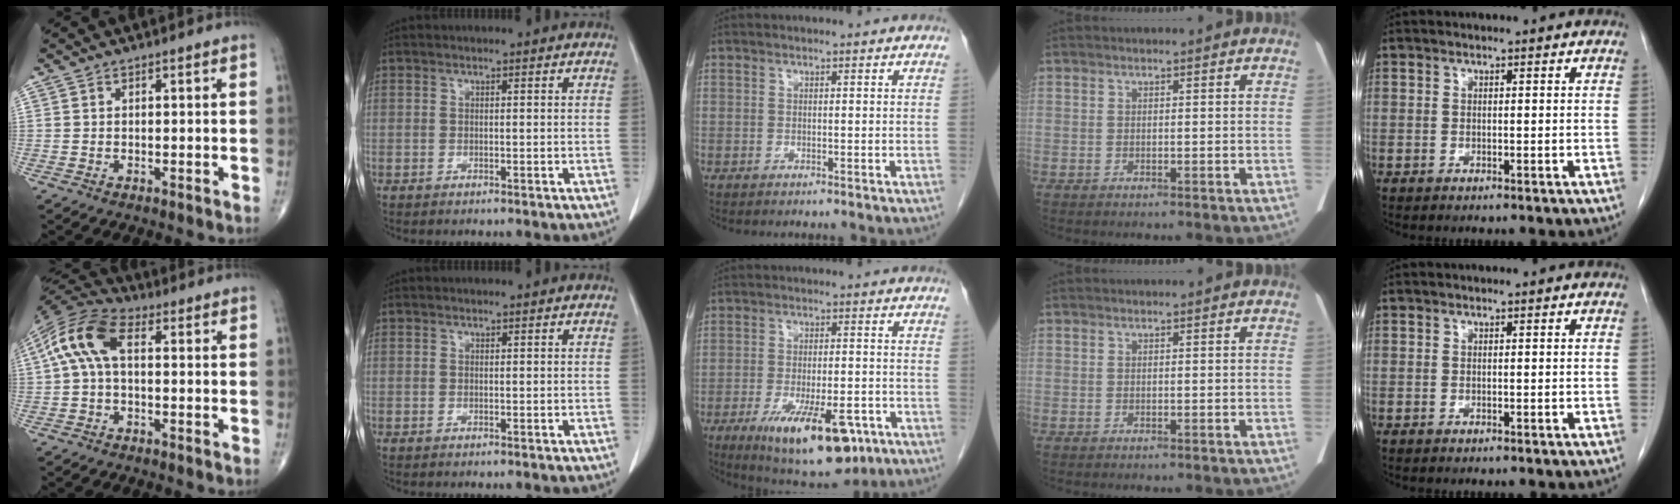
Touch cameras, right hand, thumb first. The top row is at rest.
{"thumb": {"total": 10.9, "force": [1.3, 6.0, 9.0], "torque": [-0.186, 0.035, 0.013]}, "middle": {"total": 14.6, "force": [-7.8, 4.9, 11.3], "torque": [-0.168, -0.013, -0.109]}}